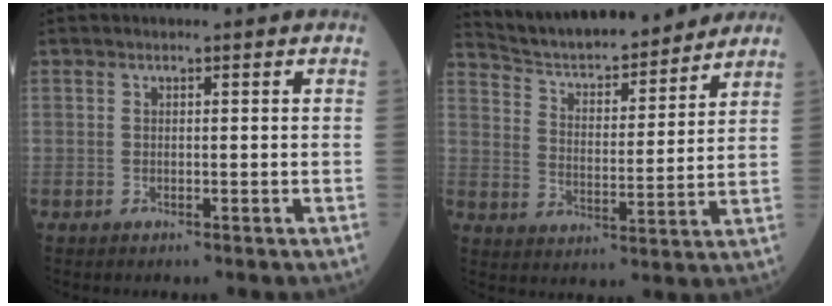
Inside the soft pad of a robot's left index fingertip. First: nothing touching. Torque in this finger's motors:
{"motor_torque": [0.00, -0.69, 0.29, 0.06]}